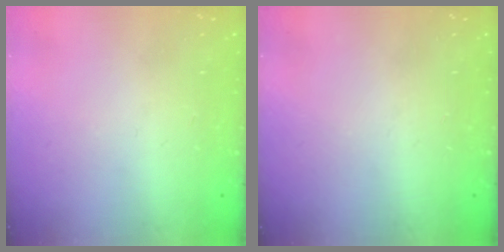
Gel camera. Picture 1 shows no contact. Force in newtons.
{"total": 0.0}